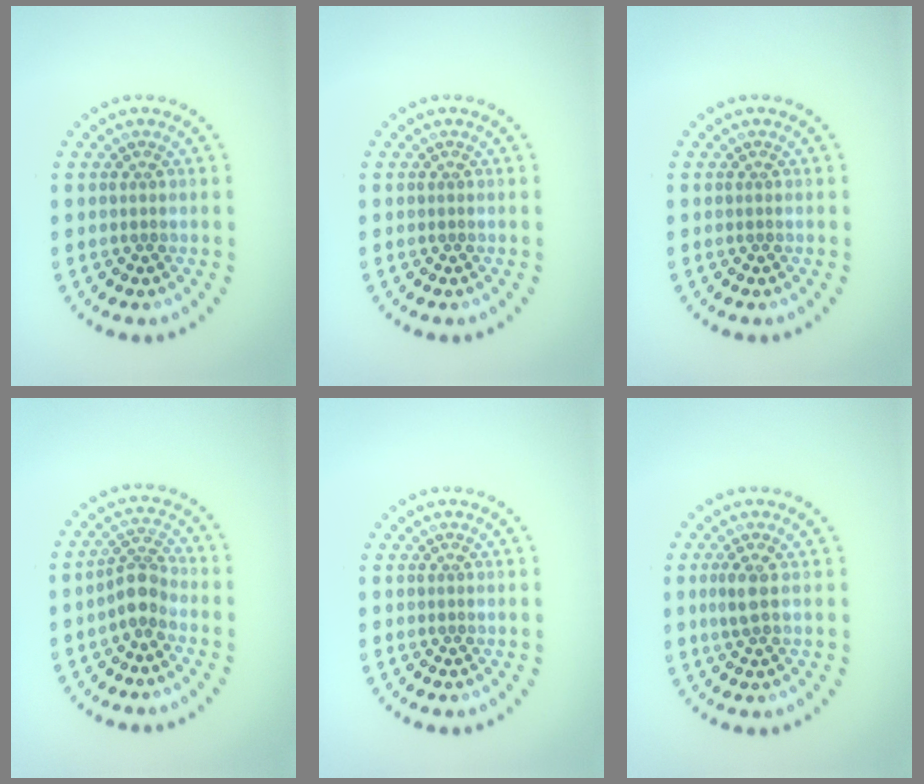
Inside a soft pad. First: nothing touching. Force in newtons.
{"total": 0.0}
{"total": 0.0}
{"total": 2.6, "press": 2.1, "slide": 1.6}
{"total": 0.0}
{"total": 1.6, "press": 1.4, "slide": 0.7}